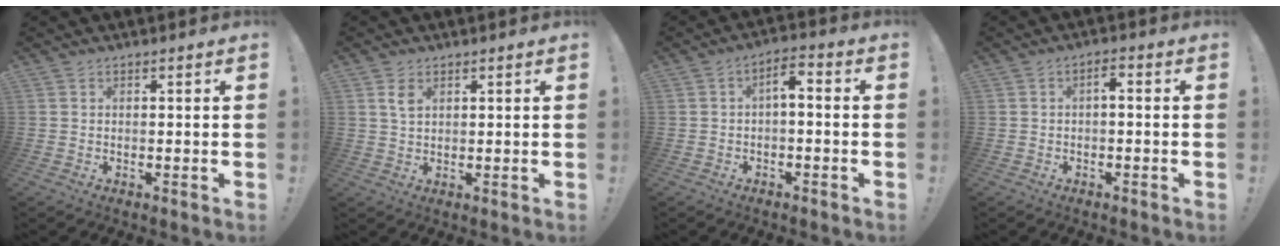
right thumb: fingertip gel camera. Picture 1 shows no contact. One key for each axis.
{"total": 3.4, "fx": 1.5, "fy": 1.9, "fz": 2.4, "tx": -0.034, "ty": -0.004, "tz": 0.025}
{"total": 4.3, "fx": -1.3, "fy": 1.8, "fz": 3.7, "tx": -0.064, "ty": 0.008, "tz": -0.025}
{"total": 2.5, "fx": -1.1, "fy": 0.7, "fz": 2.1, "tx": -0.046, "ty": 0.012, "tz": -0.021}